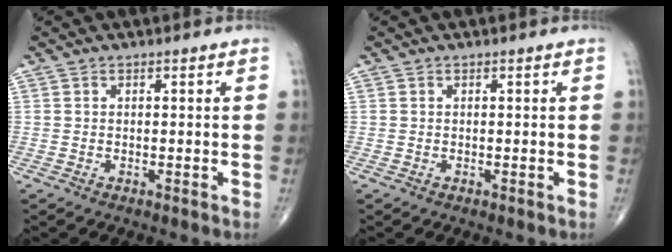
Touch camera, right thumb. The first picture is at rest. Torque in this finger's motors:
{"motor_torque": [0.00, 0.00, 0.13, 0.13, 0.00]}